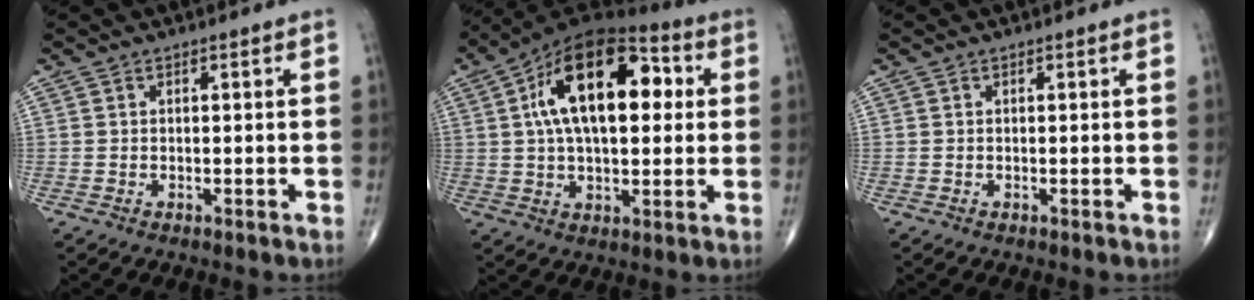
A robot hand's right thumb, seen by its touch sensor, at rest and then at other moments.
{"total": 20.9, "force": [4.4, 10.8, 17.4], "torque": [-0.263, 0.020, 0.058]}
{"total": 0.0}